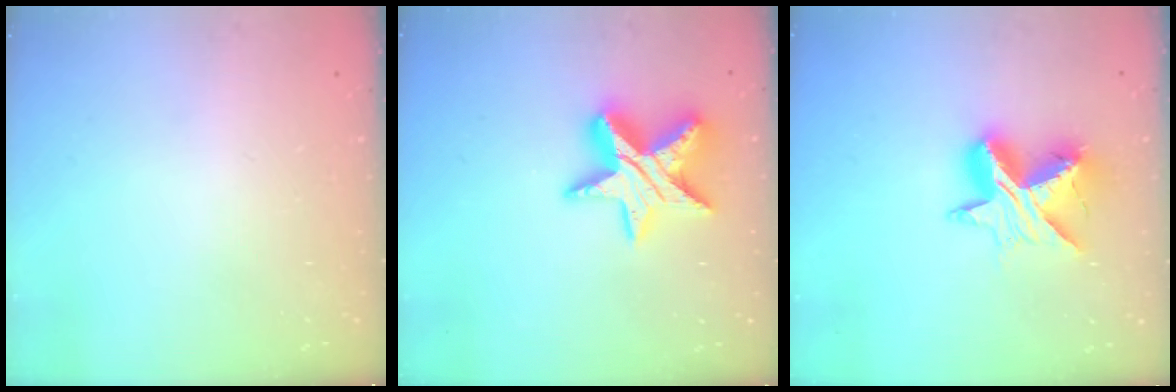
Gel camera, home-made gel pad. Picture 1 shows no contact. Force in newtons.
{"total": 15.7, "press": 15.7, "slide": 1.3}
{"total": 13.0, "press": 13.0, "slide": 0.9}